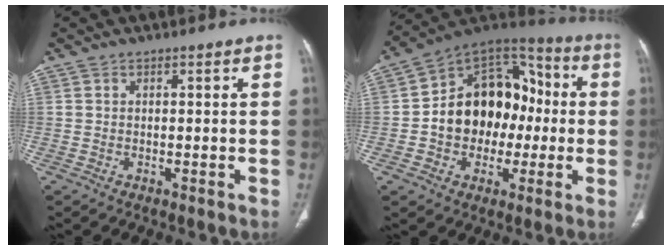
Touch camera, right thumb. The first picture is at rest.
{"total": 18.7, "force": [-1.3, 14.2, 12.1], "torque": [-0.135, 0.044, -0.023]}